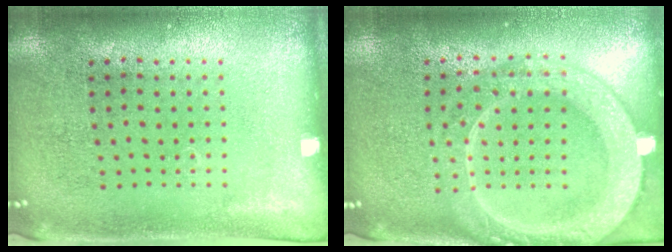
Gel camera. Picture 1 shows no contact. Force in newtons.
{"total": 4.0, "press": 4.0, "slide": 0.4}